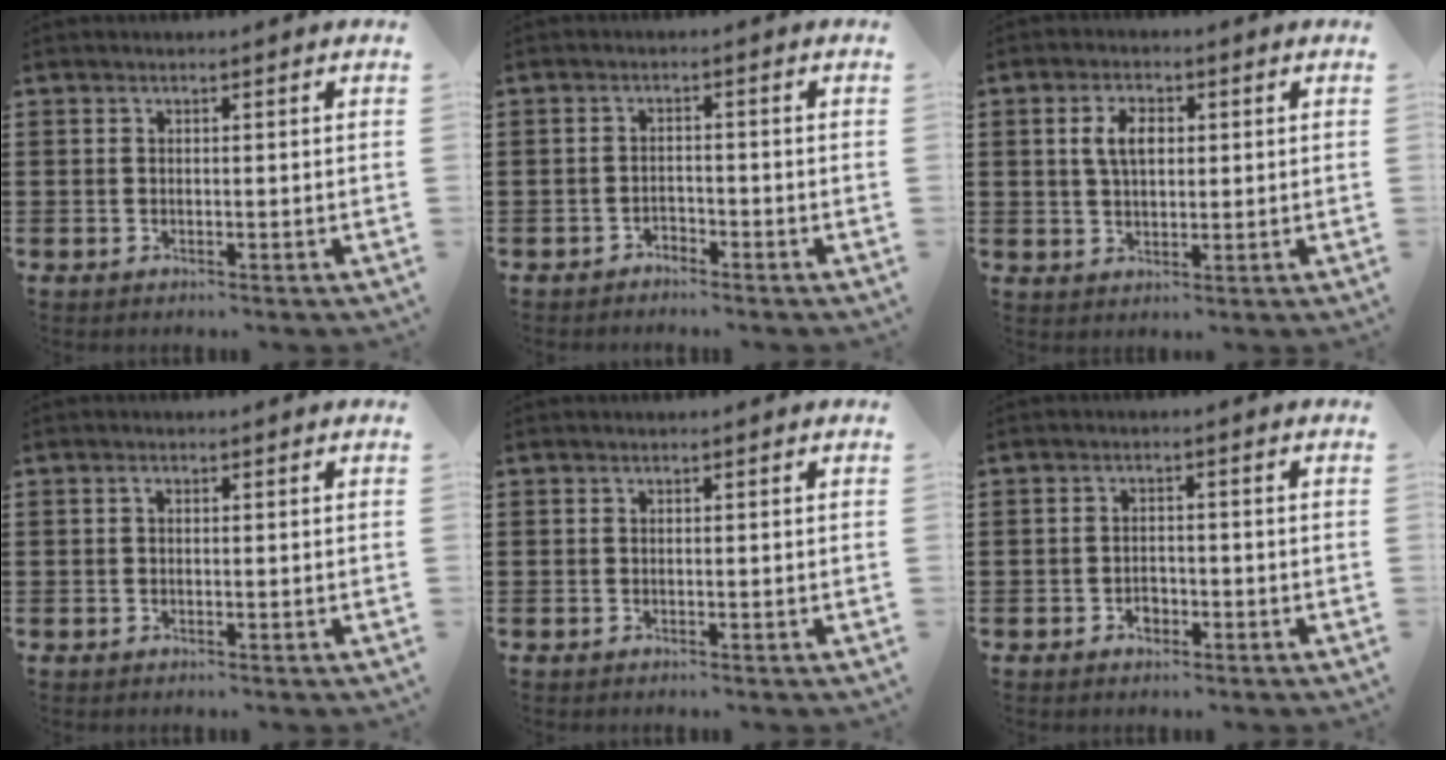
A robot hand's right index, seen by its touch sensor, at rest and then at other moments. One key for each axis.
{"total": 1.6, "fx": -1.5, "fy": 0.3, "fz": 0.0, "tx": -0.007, "ty": 0.001, "tz": -0.032}
{"total": 4.8, "fx": 1.0, "fy": 2.7, "fz": 3.8, "tx": -0.083, "ty": 0.014, "tz": 0.016}
{"total": 0.7, "fx": 0.1, "fy": 0.4, "fz": 0.5, "tx": -0.012, "ty": 0.003, "tz": 0.001}
{"total": 0.0}
{"total": 2.0, "fx": -1.2, "fy": 1.3, "fz": 0.9, "tx": -0.020, "ty": 0.002, "tz": -0.024}